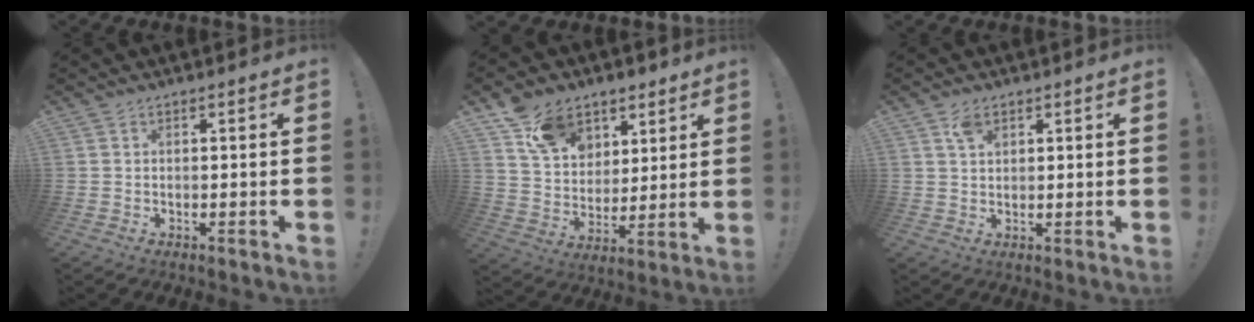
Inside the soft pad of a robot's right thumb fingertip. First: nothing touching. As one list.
[{"total": 14.5, "force": [8.5, 10.4, 5.4], "torque": [-0.090, -0.042, 0.165]}, {"total": 3.5, "force": [2.1, 1.9, 2.0], "torque": [-0.035, -0.004, 0.039]}]